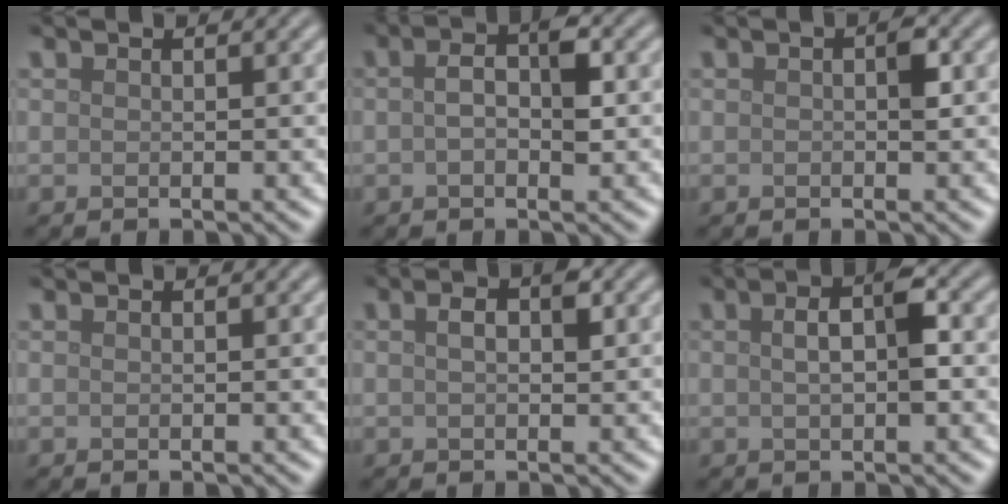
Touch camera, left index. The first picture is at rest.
{"total": 3.7, "force": [0.2, 1.6, 3.3], "torque": [-0.061, 0.006, -0.002]}
{"total": 1.4, "force": [0.1, 0.6, 1.3], "torque": [-0.017, 0.002, 0.002]}
{"total": 0.0}
{"total": 2.3, "force": [0.5, 1.1, 1.9], "torque": [-0.032, 0.005, 0.005]}
{"total": 3.8, "force": [0.5, 1.3, 3.5], "torque": [-0.065, 0.007, 0.005]}